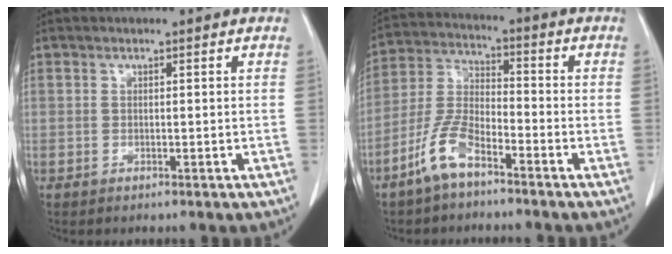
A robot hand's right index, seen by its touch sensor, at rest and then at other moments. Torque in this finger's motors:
{"motor_torque": [0.41, -0.39, 0.20, 0.09]}